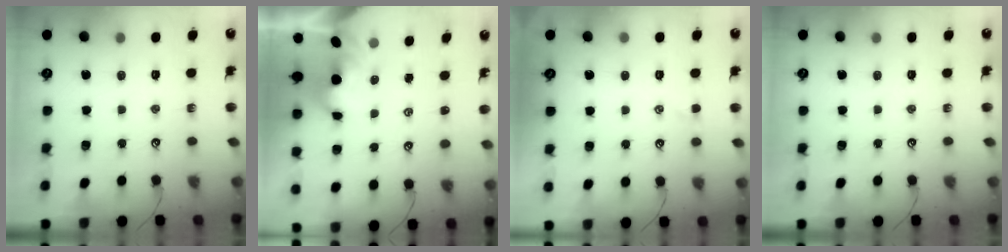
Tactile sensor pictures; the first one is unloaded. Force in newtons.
{"total": 1.5, "press": 1.5, "slide": 0.2}
{"total": 0.6, "press": 0.5, "slide": 0.4}
{"total": 0.0}